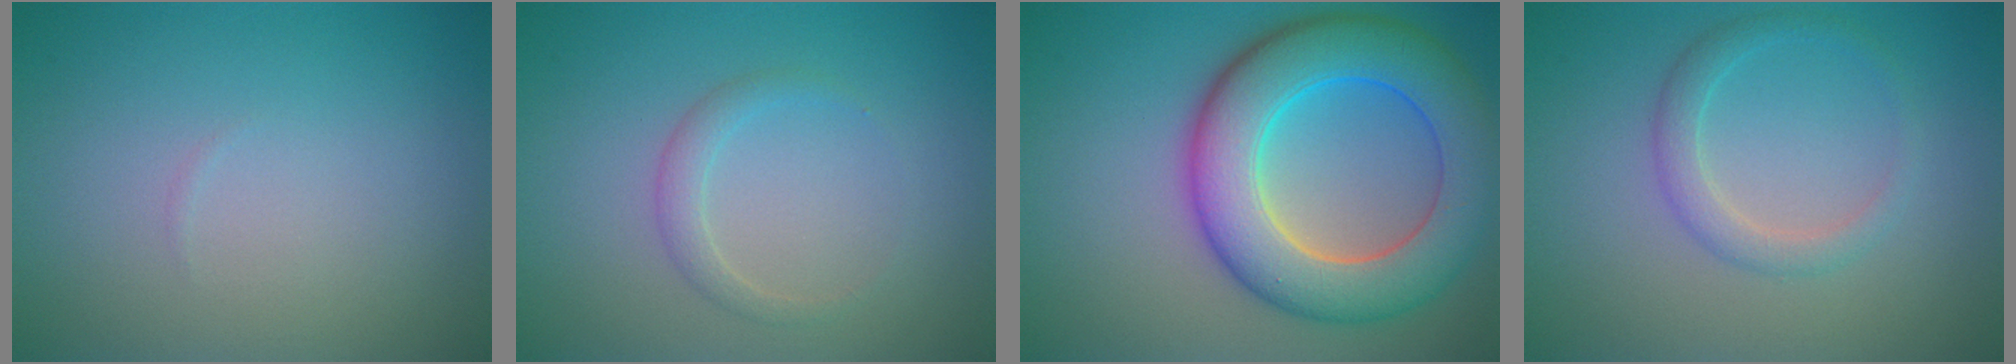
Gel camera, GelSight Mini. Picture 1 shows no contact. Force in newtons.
{"total": 1.4, "press": 1.4, "slide": 0.1}
{"total": 10.0, "press": 10.0, "slide": 0.3}
{"total": 2.1, "press": 2.1, "slide": 0.1}